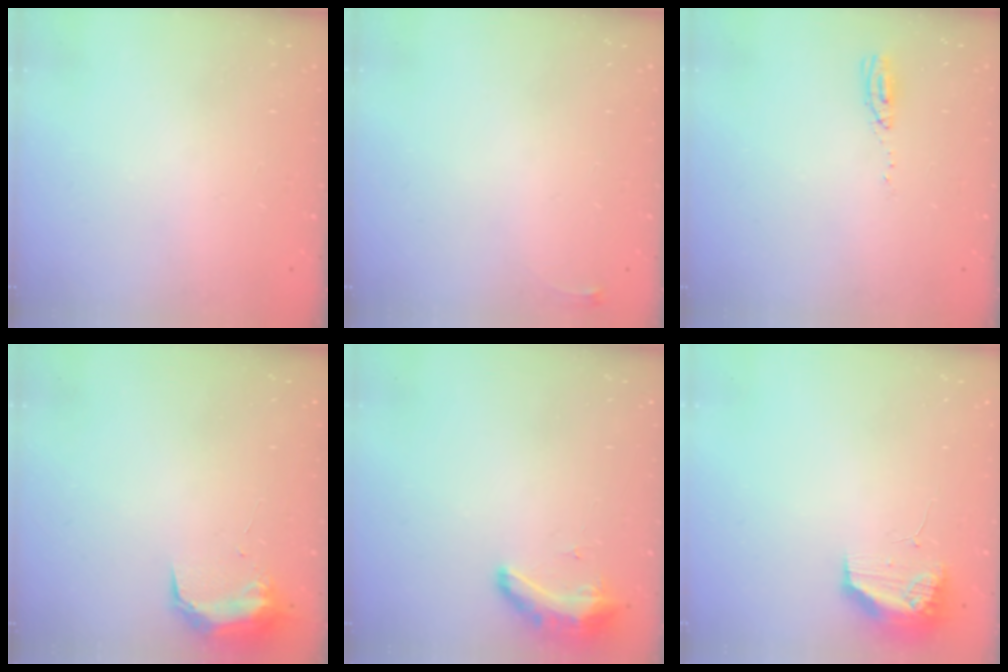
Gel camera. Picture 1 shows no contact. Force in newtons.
{"total": 2.6, "press": 2.6, "slide": 0.6}
{"total": 3.9, "press": 3.7, "slide": 1.2}
{"total": 9.8, "press": 9.7, "slide": 0.7}
{"total": 11.5, "press": 9.6, "slide": 6.3}
{"total": 9.7, "press": 9.6, "slide": 1.5}